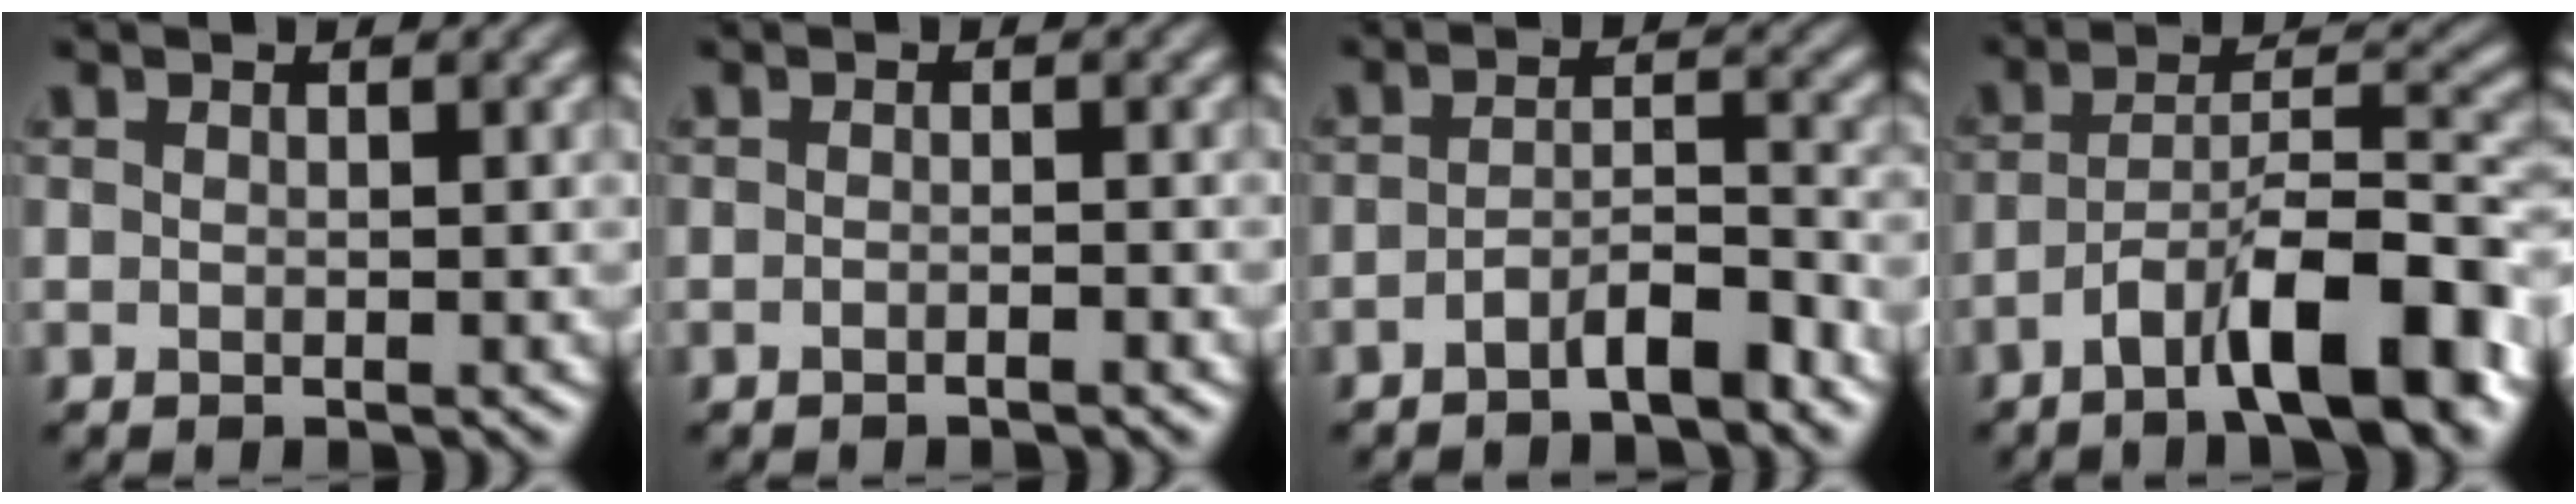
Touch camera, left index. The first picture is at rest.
{"total": 0.8, "force": [-0.6, 0.1, 0.5], "torque": [-0.009, 0.000, -0.012]}
{"total": 3.4, "force": [-2.4, 0.9, 2.2], "torque": [-0.039, 0.010, -0.045]}
{"total": 9.4, "force": [-5.1, 2.5, 7.4], "torque": [-0.117, 0.016, -0.086]}